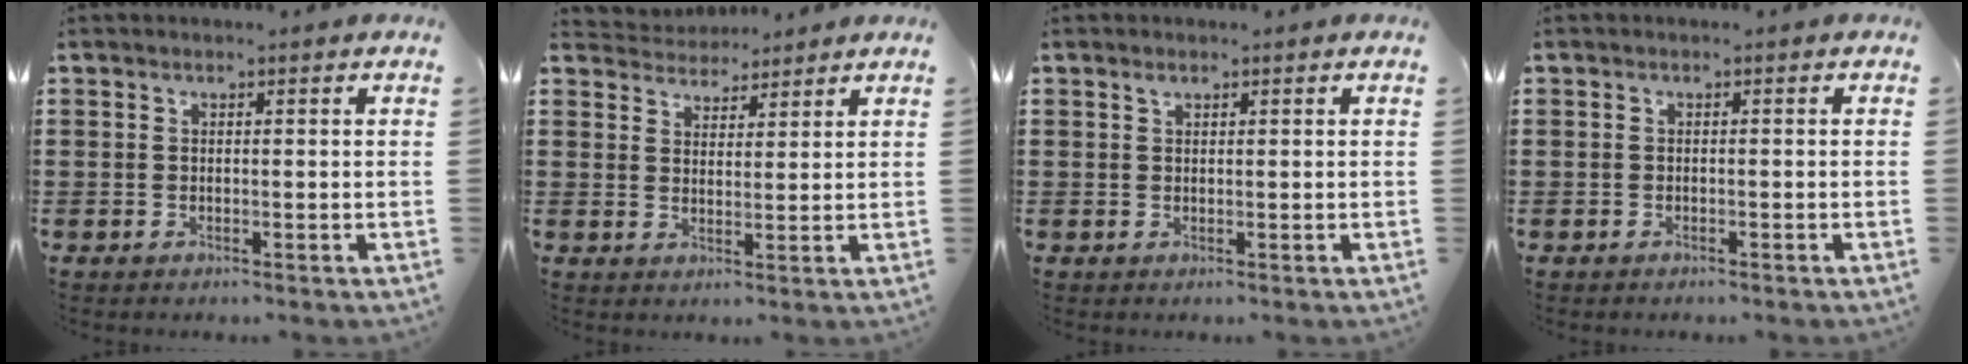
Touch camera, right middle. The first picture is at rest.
{"total": 3.8, "force": [3.5, 1.1, -0.6], "torque": [-0.004, -0.011, 0.066]}
{"total": 0.8, "force": [0.6, 0.2, 0.4], "torque": [-0.010, 0.000, 0.012]}
{"total": 0.7, "force": [-0.6, 0.2, -0.1], "torque": [0.003, 0.002, -0.014]}